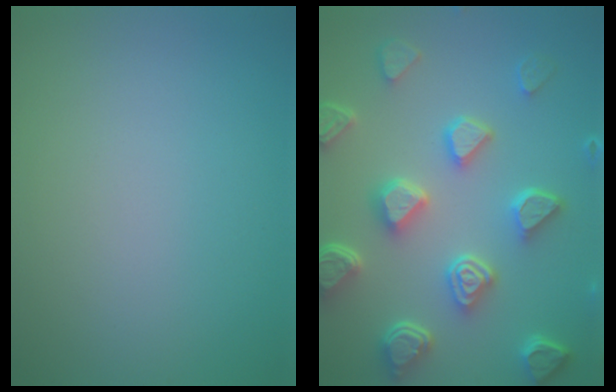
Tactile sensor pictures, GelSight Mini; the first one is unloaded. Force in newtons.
{"total": 7.3, "press": 6.0, "slide": 4.2}